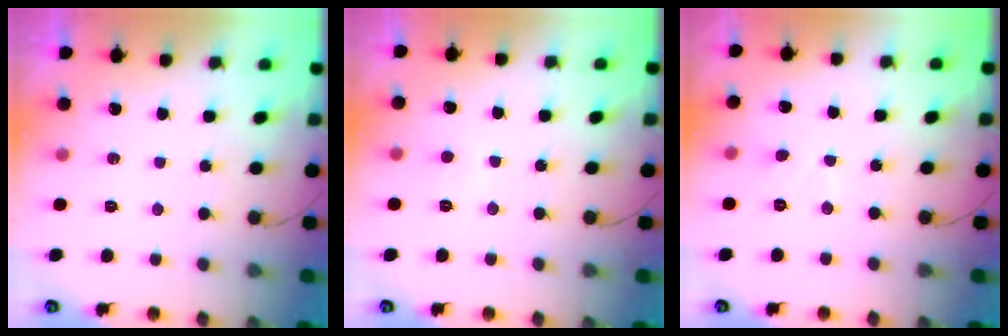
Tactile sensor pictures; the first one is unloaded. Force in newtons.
{"total": 3.3, "press": 3.3, "slide": 0.3}
{"total": 0.9, "press": 0.9, "slide": 0.1}